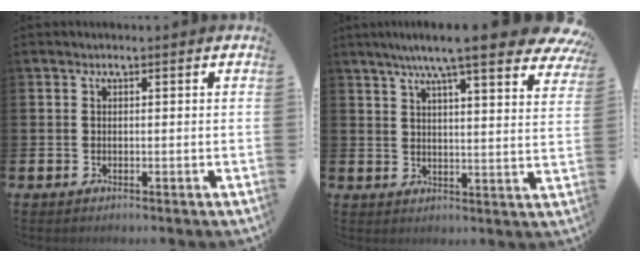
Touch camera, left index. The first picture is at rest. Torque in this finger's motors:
{"motor_torque": [2.14, 0.00, 1.05, 0.17]}